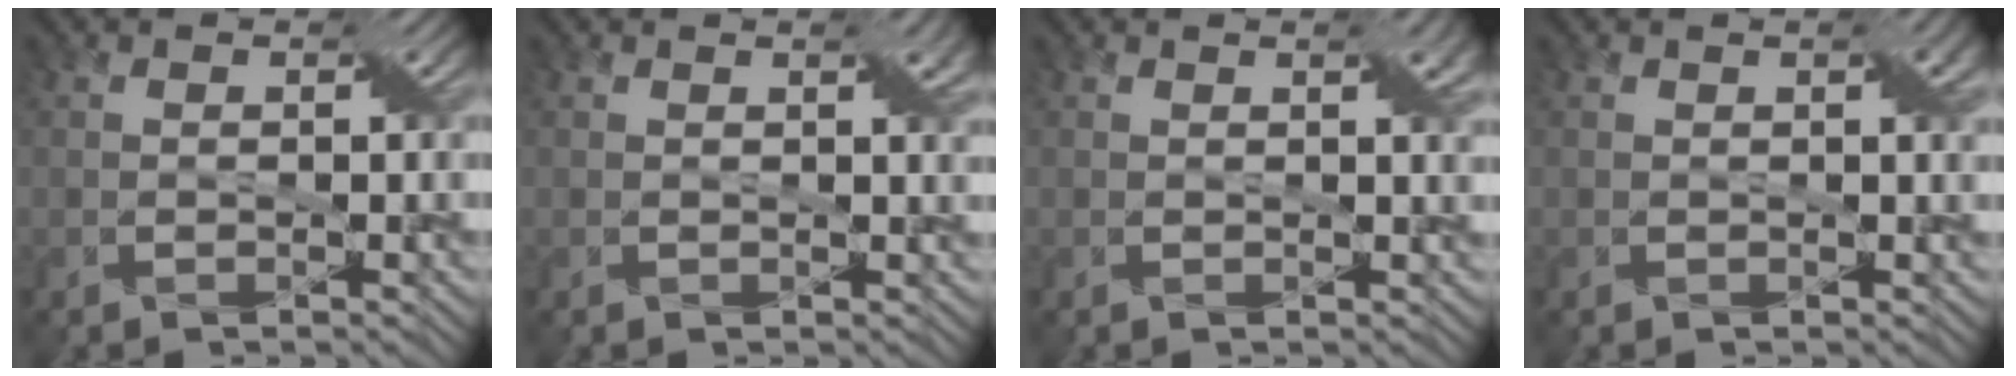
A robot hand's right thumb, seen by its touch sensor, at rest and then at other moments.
{"total": 2.2, "force": [1.1, 0.5, 1.9], "torque": [-0.026, 0.002, 0.019]}
{"total": 2.5, "force": [1.2, 0.6, 2.2], "torque": [-0.032, 0.003, 0.020]}
{"total": 2.4, "force": [1.0, 0.5, 2.2], "torque": [-0.031, 0.006, 0.016]}